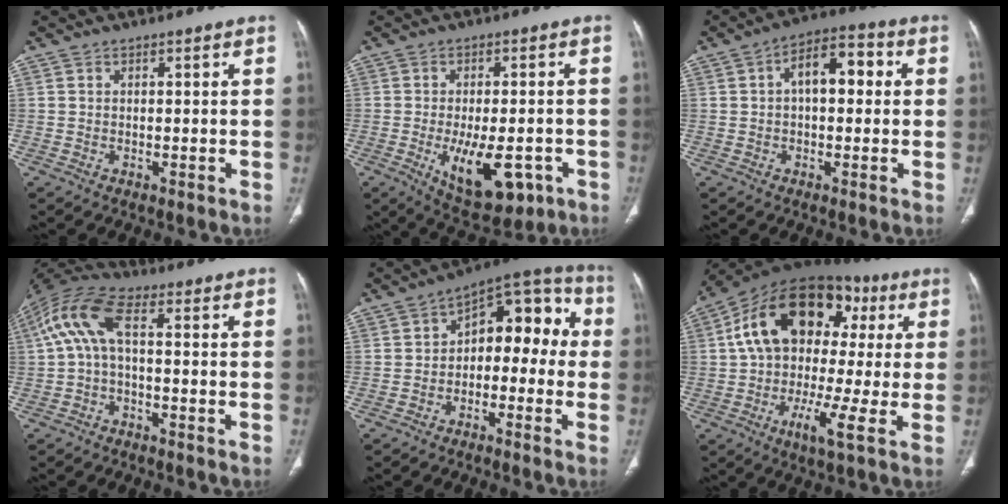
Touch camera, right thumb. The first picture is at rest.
{"total": 13.3, "force": [-4.6, 6.3, 10.7], "torque": [-0.146, 0.003, -0.050]}
{"total": 9.1, "force": [1.4, 5.0, 7.4], "torque": [-0.095, 0.031, 0.016]}
{"total": 10.0, "force": [0.3, 4.2, 9.1], "torque": [-0.204, 0.042, -0.003]}
{"total": 12.7, "force": [-0.5, 8.0, 9.8], "torque": [-0.077, 0.057, -0.022]}
{"total": 23.8, "force": [3.8, 12.0, 20.2], "torque": [-0.304, 0.029, 0.041]}